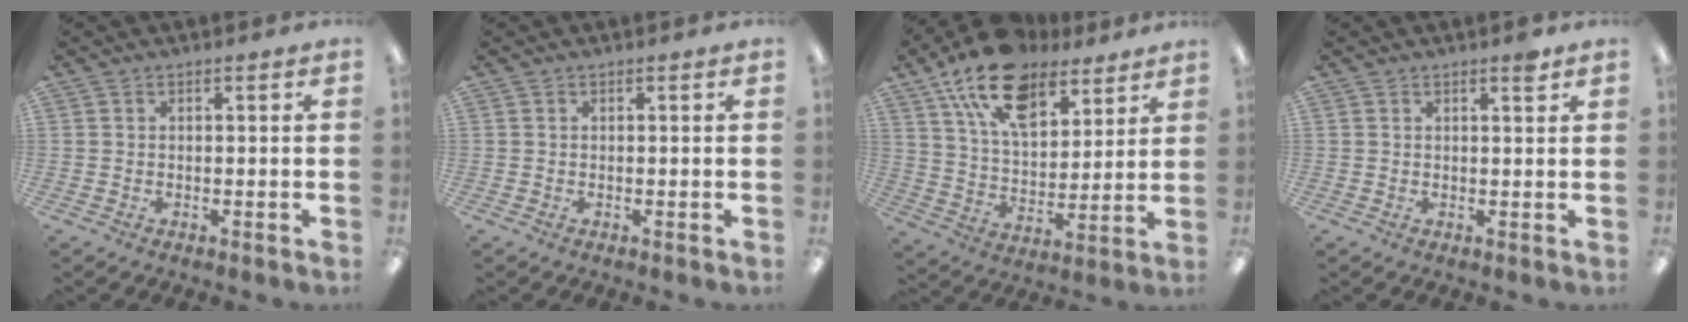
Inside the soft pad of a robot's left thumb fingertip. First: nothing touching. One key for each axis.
{"total": 0.0}
{"total": 18.1, "fx": 11.9, "fy": 9.5, "fz": 9.7, "tx": -0.171, "ty": -0.053, "tz": 0.215}
{"total": 2.2, "fx": 1.6, "fy": 0.4, "fz": 1.5, "tx": -0.016, "ty": -0.006, "tz": 0.024}